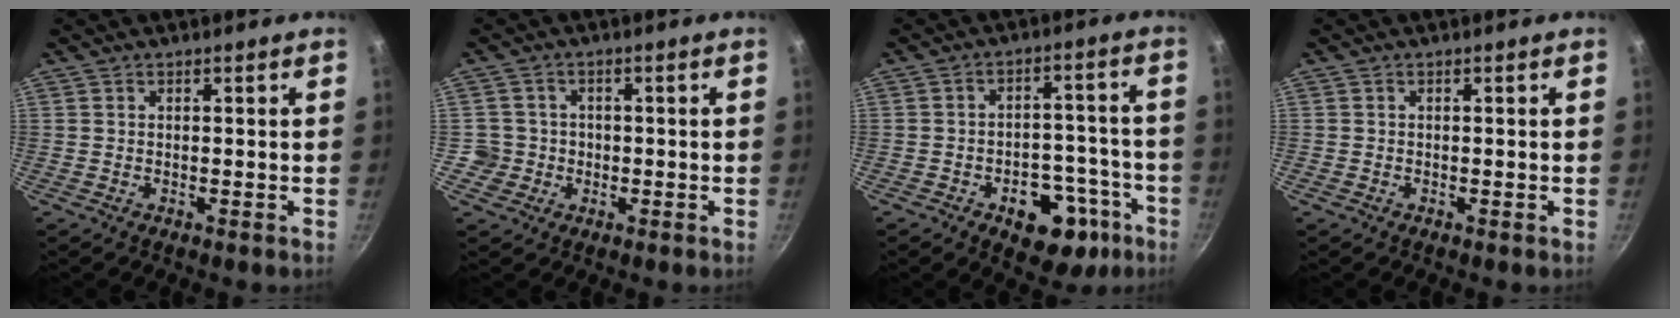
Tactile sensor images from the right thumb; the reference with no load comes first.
{"total": 4.0, "force": [-0.7, 3.9, -0.3], "torque": [0.036, 0.014, -0.017]}
{"total": 13.2, "force": [-6.7, 7.7, 8.4], "torque": [-0.077, 0.055, -0.086]}
{"total": 0.6, "force": [-0.3, 0.5, 0.2], "torque": [-0.004, 0.001, -0.007]}